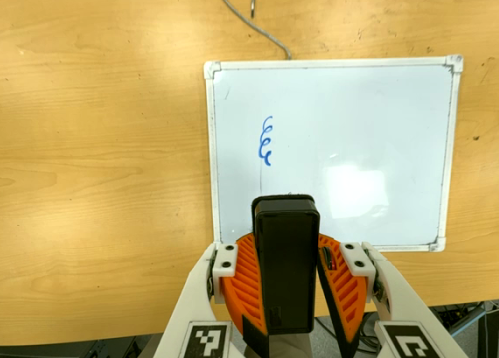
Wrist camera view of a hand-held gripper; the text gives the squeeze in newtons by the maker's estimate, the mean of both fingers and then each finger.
{"total": 10.2, "left": 9.8, "right": 10.5}